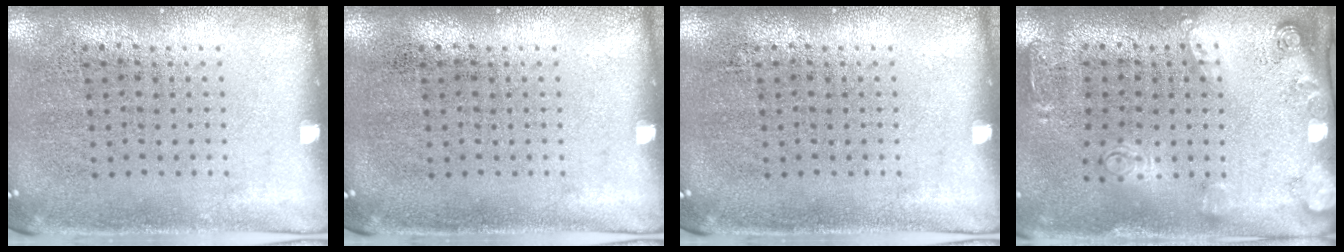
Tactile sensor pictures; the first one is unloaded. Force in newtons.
{"total": 0.0}
{"total": 0.0}
{"total": 1.8, "press": 1.4, "slide": 1.1}